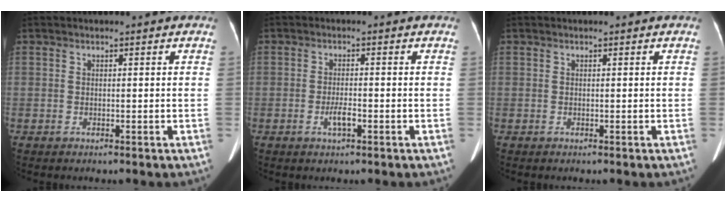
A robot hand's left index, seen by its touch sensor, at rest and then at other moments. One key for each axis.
{"total": 2.4, "fx": -1.1, "fy": 0.5, "fz": 2.0, "tx": -0.040, "ty": -0.001, "tz": -0.020}
{"total": 0.0}